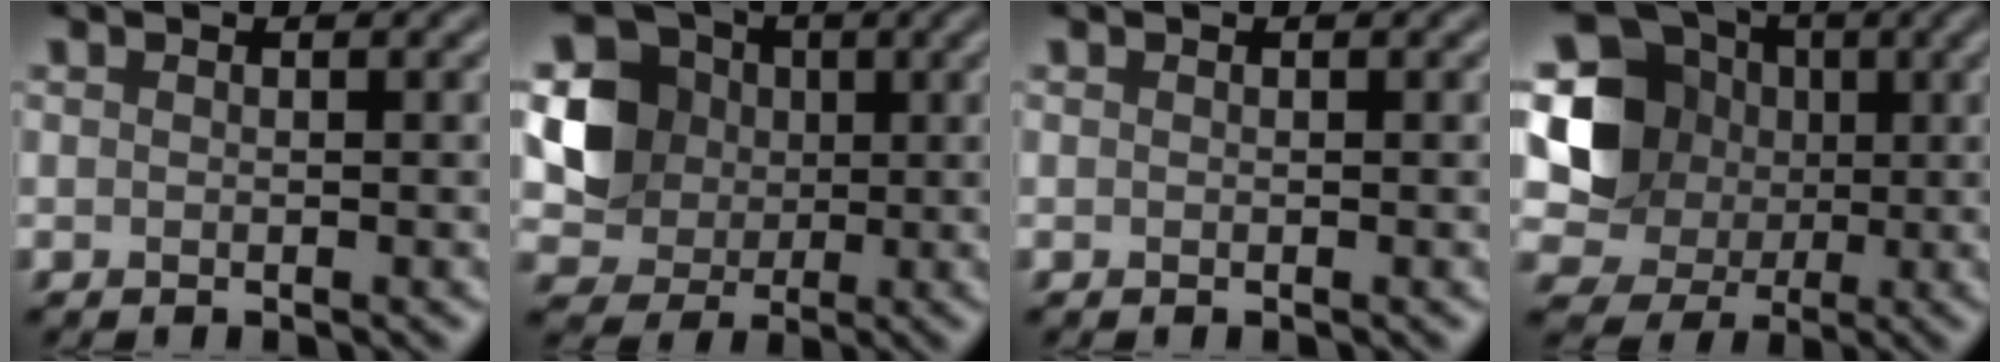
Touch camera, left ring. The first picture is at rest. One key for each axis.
{"total": 5.4, "fx": 0.5, "fy": 5.0, "fz": 2.1, "tx": -0.035, "ty": 0.004, "tz": 0.007}
{"total": 0.0}
{"total": 9.0, "fx": 1.2, "fy": 8.2, "fz": 3.7, "tx": -0.076, "ty": 0.011, "tz": 0.001}